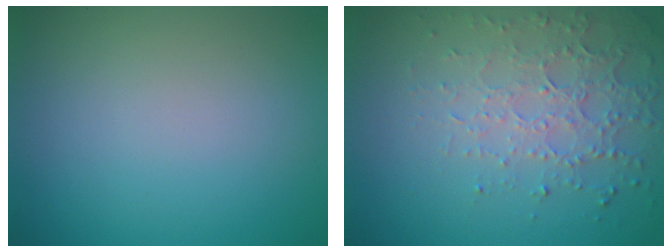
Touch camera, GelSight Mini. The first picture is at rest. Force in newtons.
{"total": 4.6, "press": 3.3, "slide": 3.2}